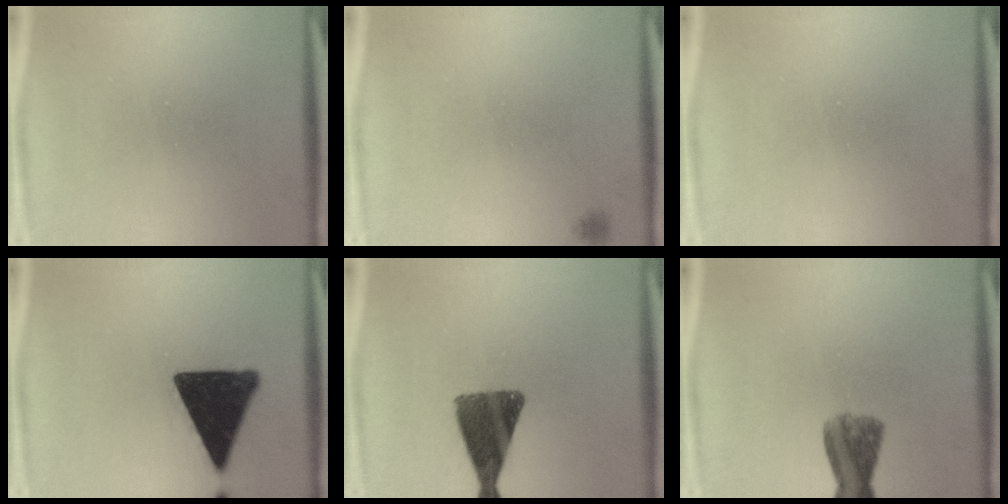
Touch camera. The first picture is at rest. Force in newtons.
{"total": 1.0}
{"total": 0.0}
{"total": 16.4}
{"total": 11.5}
{"total": 5.6}